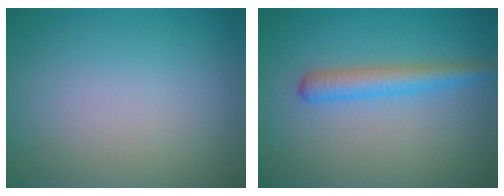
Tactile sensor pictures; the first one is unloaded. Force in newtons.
{"total": 2.8, "press": 2.8, "slide": 0.1}